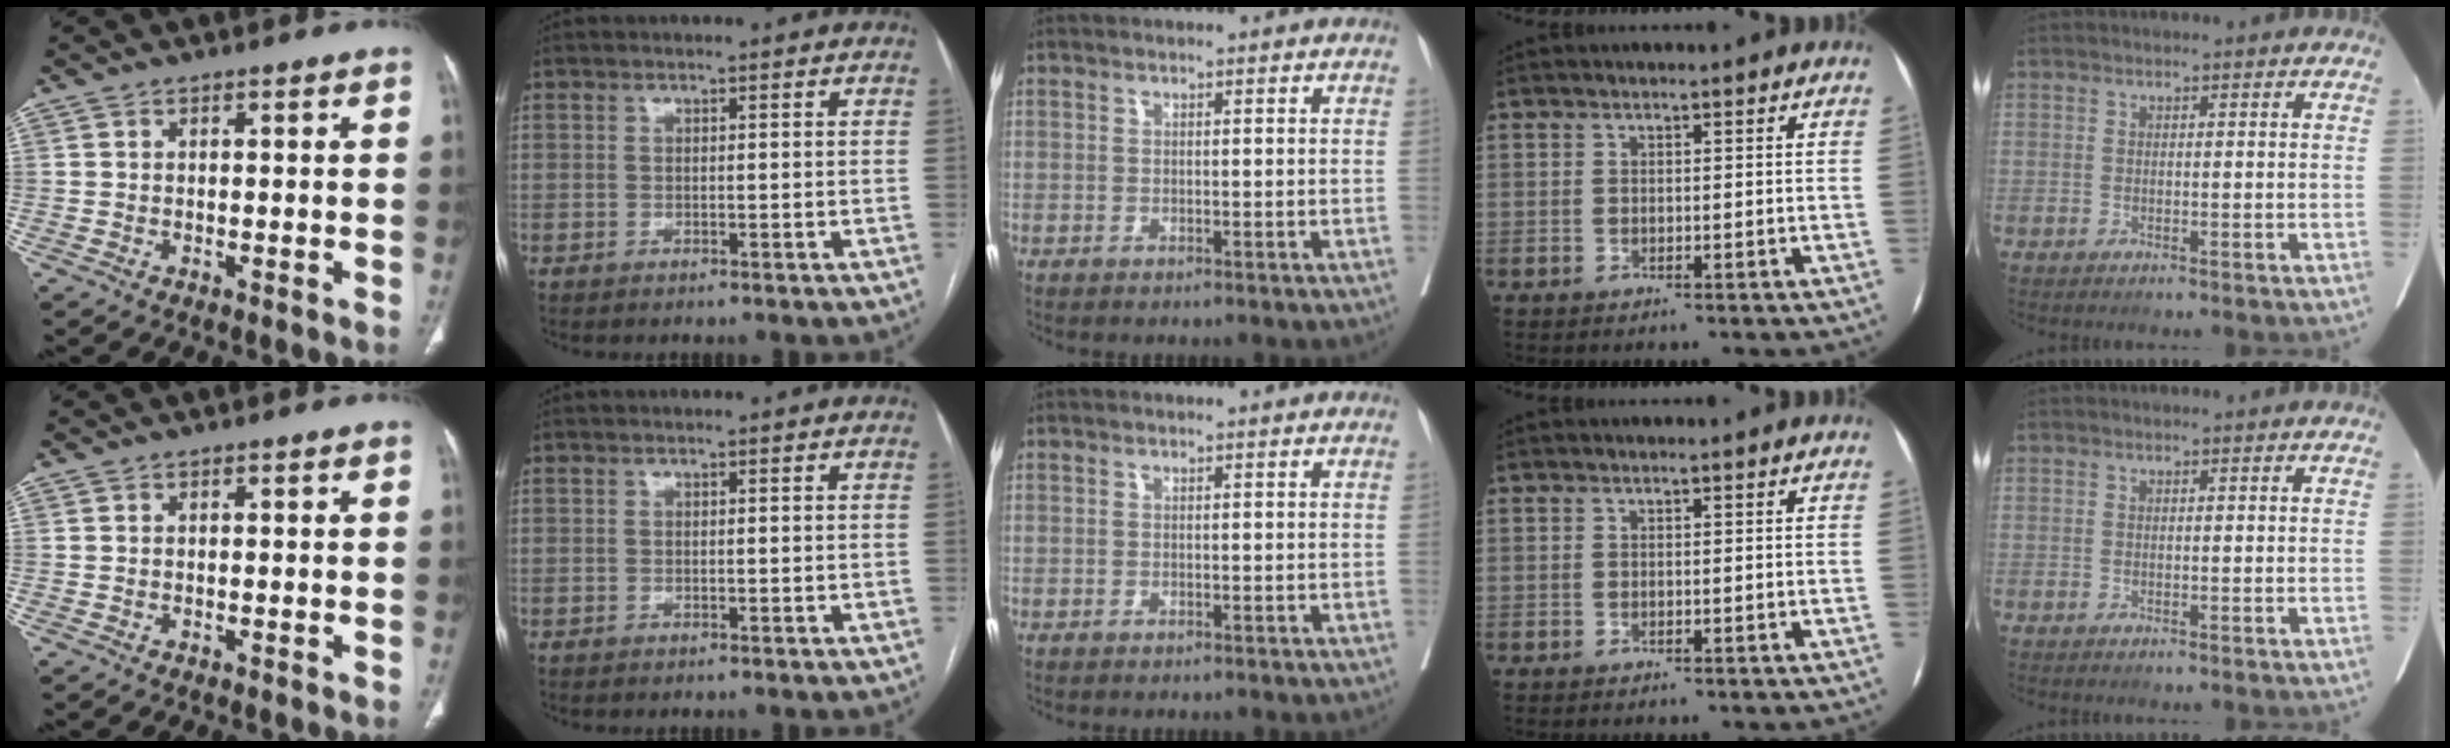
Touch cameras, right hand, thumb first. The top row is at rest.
{}